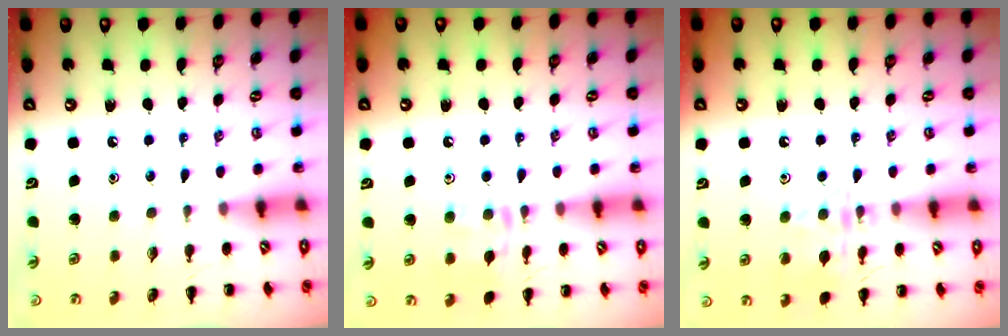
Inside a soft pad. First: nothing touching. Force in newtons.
{"total": 10.3, "press": 10.2, "slide": 0.7}
{"total": 12.2, "press": 12.2, "slide": 0.7}